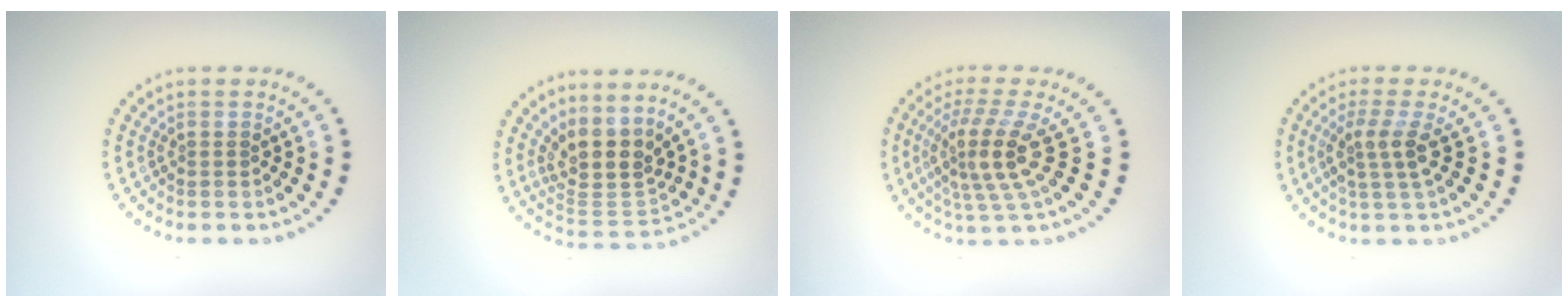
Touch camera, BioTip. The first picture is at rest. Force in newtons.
{"total": 4.1, "press": 3.2, "slide": 2.5}
{"total": 4.3, "press": 3.2, "slide": 2.9}
{"total": 2.7, "press": 2.0, "slide": 1.9}